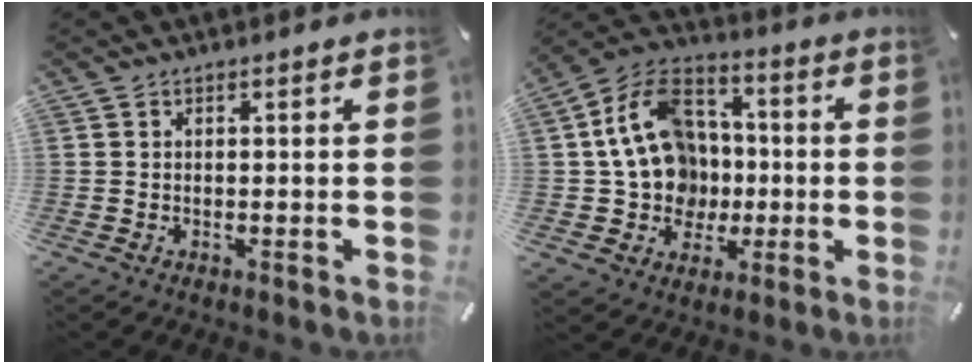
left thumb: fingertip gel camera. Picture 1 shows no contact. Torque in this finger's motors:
{"motor_torque": [2.34, 2.67, 0.72, 0.24, 0.30]}